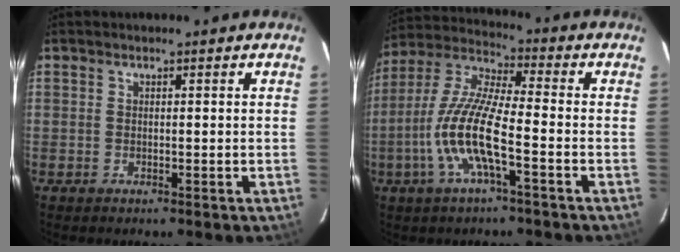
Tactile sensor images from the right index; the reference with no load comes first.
{"total": 12.6, "force": [-4.3, 2.0, 11.7], "torque": [-0.247, -0.003, -0.089]}